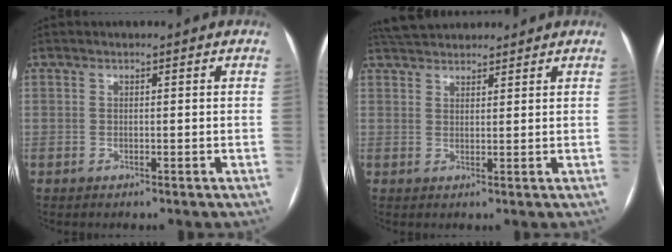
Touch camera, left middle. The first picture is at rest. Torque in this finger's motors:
{"motor_torque": [0.26, -0.37, 0.02, 0.00]}